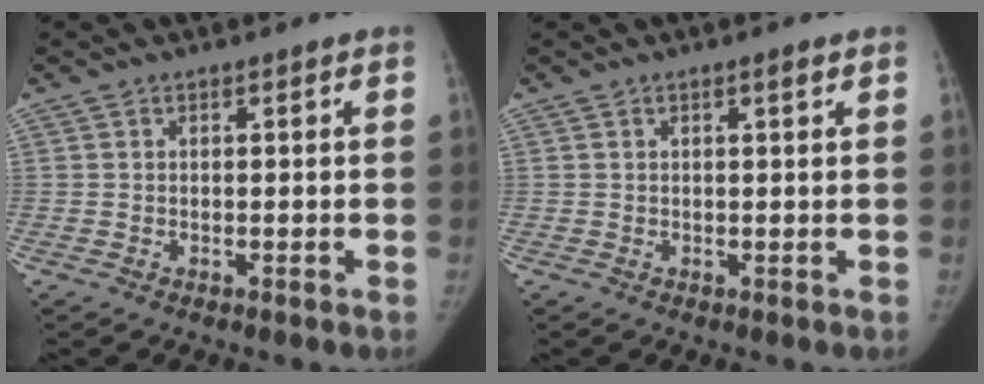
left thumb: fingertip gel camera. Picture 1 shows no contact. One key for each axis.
{"total": 1.0, "fx": 0.5, "fy": 0.0, "fz": 0.9, "tx": -0.011, "ty": -0.001, "tz": 0.009}